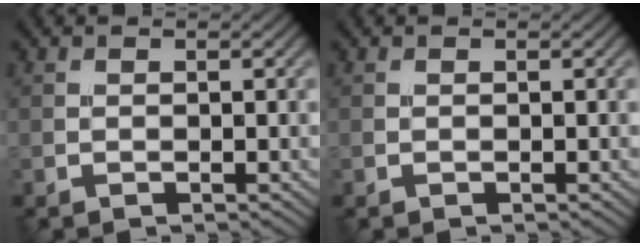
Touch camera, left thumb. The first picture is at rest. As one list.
[{"total": 0.0}]